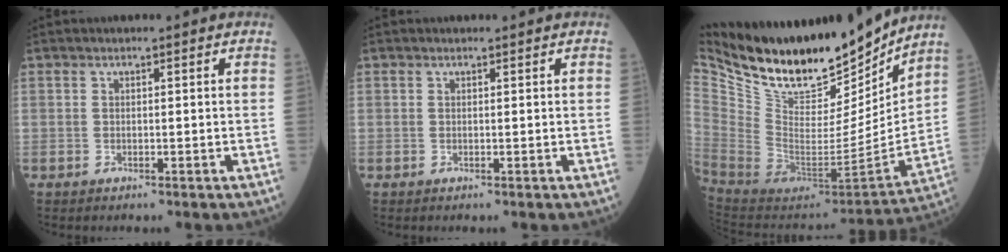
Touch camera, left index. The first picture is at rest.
{"total": 0.0}
{"total": 25.1, "force": [20.5, 8.3, 11.9], "torque": [-0.233, -0.034, 0.346]}